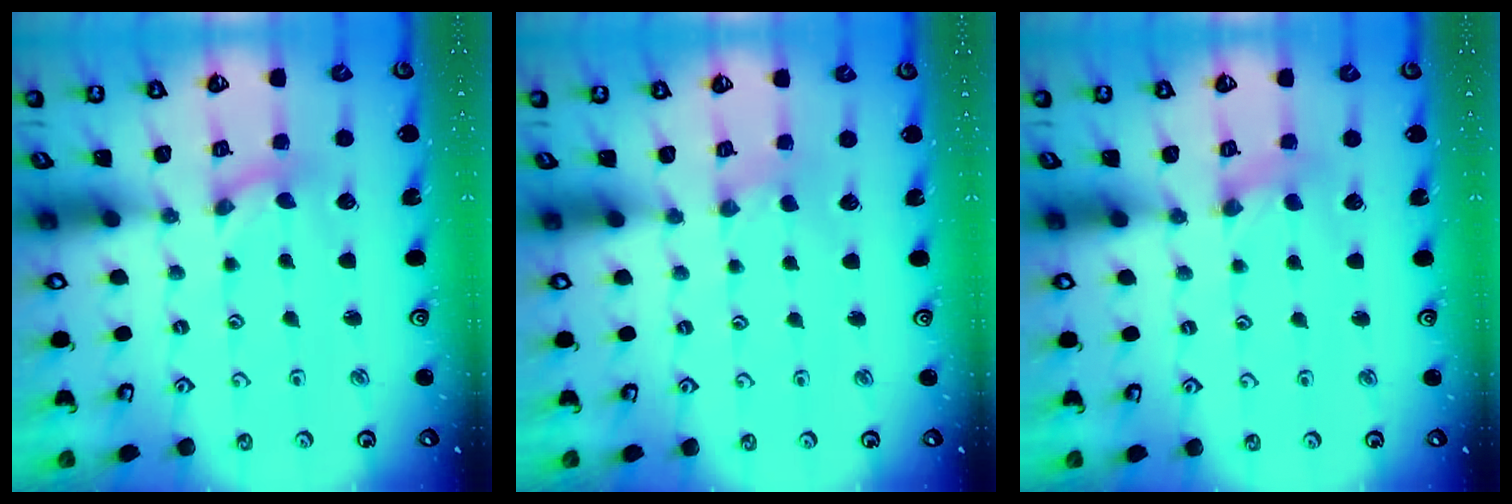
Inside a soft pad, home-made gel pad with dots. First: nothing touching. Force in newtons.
{"total": 0.0}
{"total": 1.6, "press": 1.5, "slide": 0.3}